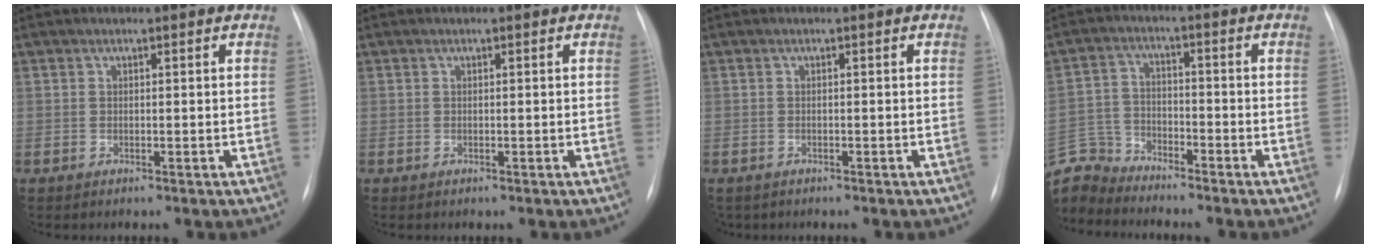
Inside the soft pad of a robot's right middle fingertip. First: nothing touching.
{"total": 0.0}
{"total": 2.1, "force": [-1.6, 1.3, 0.3], "torque": [-0.006, 0.000, -0.023]}
{"total": 8.2, "force": [-8.0, 1.3, -0.6], "torque": [0.001, 0.013, -0.165]}